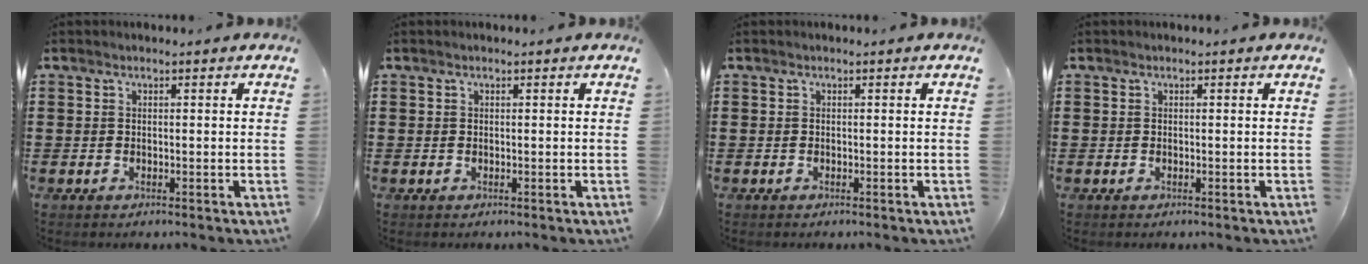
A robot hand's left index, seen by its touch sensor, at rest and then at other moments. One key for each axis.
{"total": 0.0}
{"total": 0.0}
{"total": 0.0}